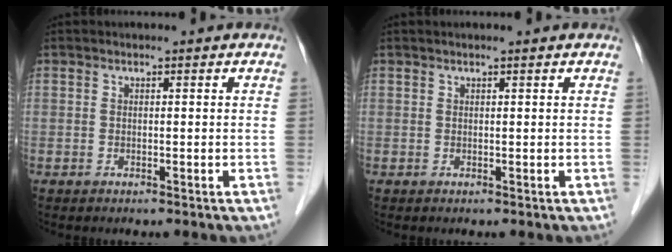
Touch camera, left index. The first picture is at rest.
{"total": 1.0, "force": [0.9, -0.1, 0.6], "torque": [-0.011, 0.012, 0.017]}